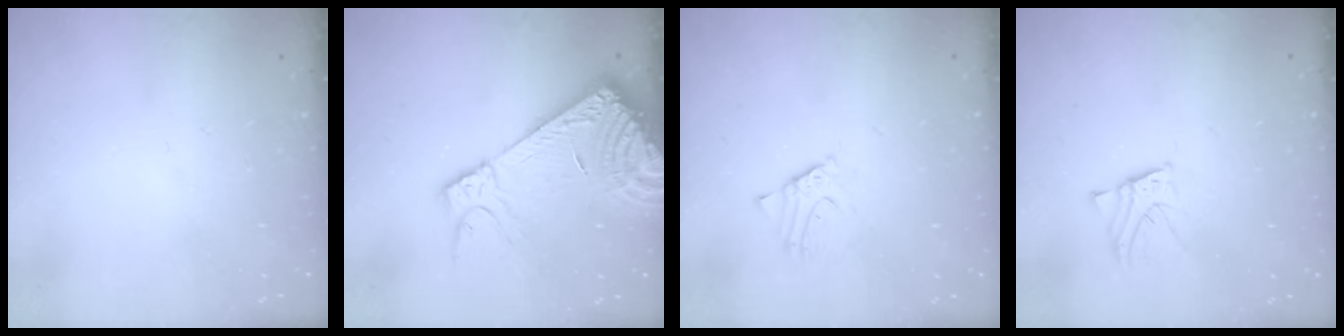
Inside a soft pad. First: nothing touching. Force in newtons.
{"total": 15.2, "press": 14.9, "slide": 3.4}
{"total": 3.4, "press": 3.4, "slide": 0.3}
{"total": 3.3, "press": 3.3, "slide": 0.1}